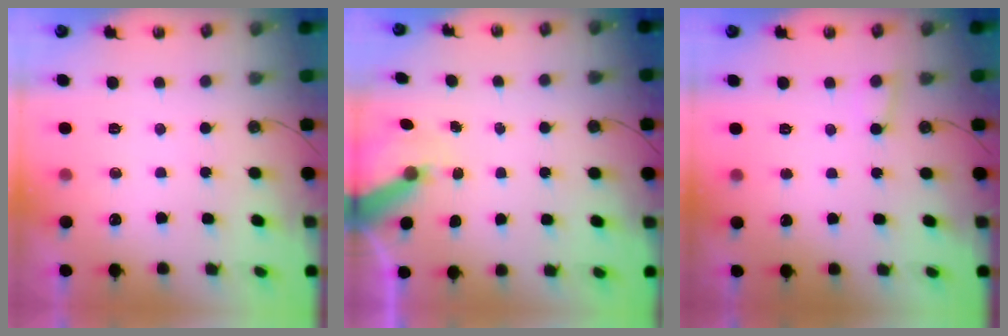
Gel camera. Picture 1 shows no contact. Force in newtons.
{"total": 8.3, "press": 8.3, "slide": 0.4}
{"total": 3.9, "press": 3.9, "slide": 0.4}